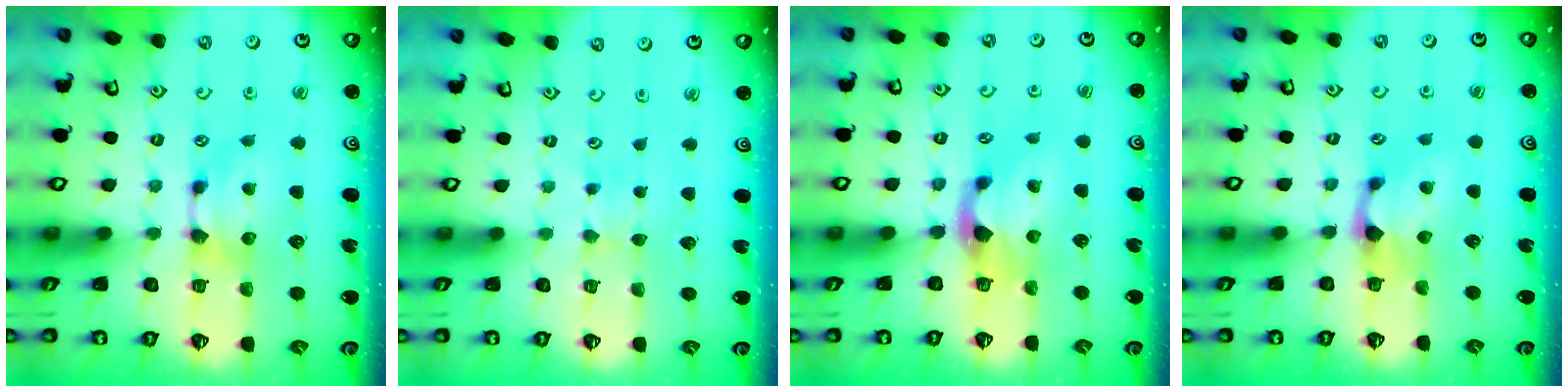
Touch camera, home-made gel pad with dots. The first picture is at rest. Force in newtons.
{"total": 3.2, "press": 3.2, "slide": 0.3}
{"total": 2.2, "press": 1.9, "slide": 1.2}
{"total": 1.2, "press": 0.4, "slide": 1.2}